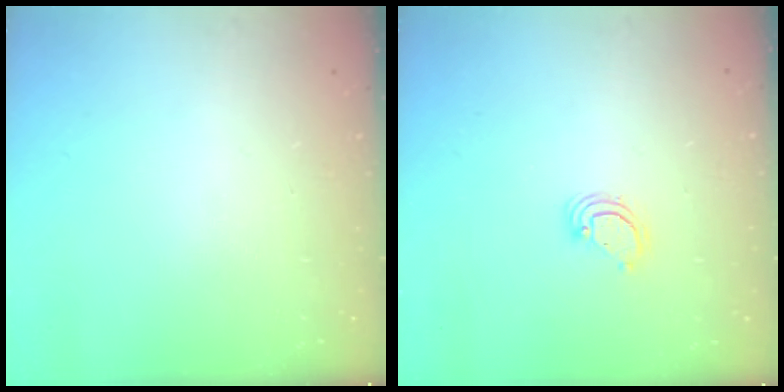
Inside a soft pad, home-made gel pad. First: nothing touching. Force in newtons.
{"total": 3.8, "press": 3.8, "slide": 0.1}